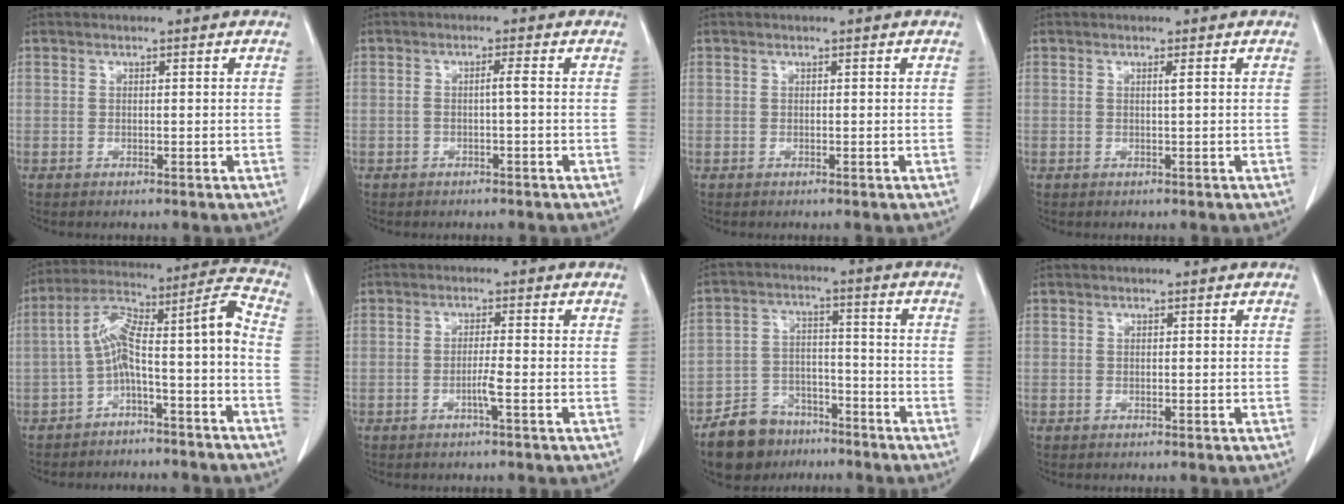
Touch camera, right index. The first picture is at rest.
{"total": 1.4, "force": [-0.2, -0.2, 1.4], "torque": [-0.024, 0.003, -0.005]}
{"total": 0.0}
{"total": 0.7, "force": [0.2, -0.2, 0.6], "torque": [-0.015, -0.002, 0.006]}
{"total": 11.9, "force": [-4.4, 1.4, 10.9], "torque": [-0.181, 0.058, -0.071]}
{"total": 2.3, "force": [-0.9, -0.4, 2.0], "torque": [-0.039, -0.002, -0.018]}
{"total": 9.1, "force": [-7.0, 5.3, 2.2], "torque": [-0.048, 0.010, -0.119]}
{"total": 0.0}